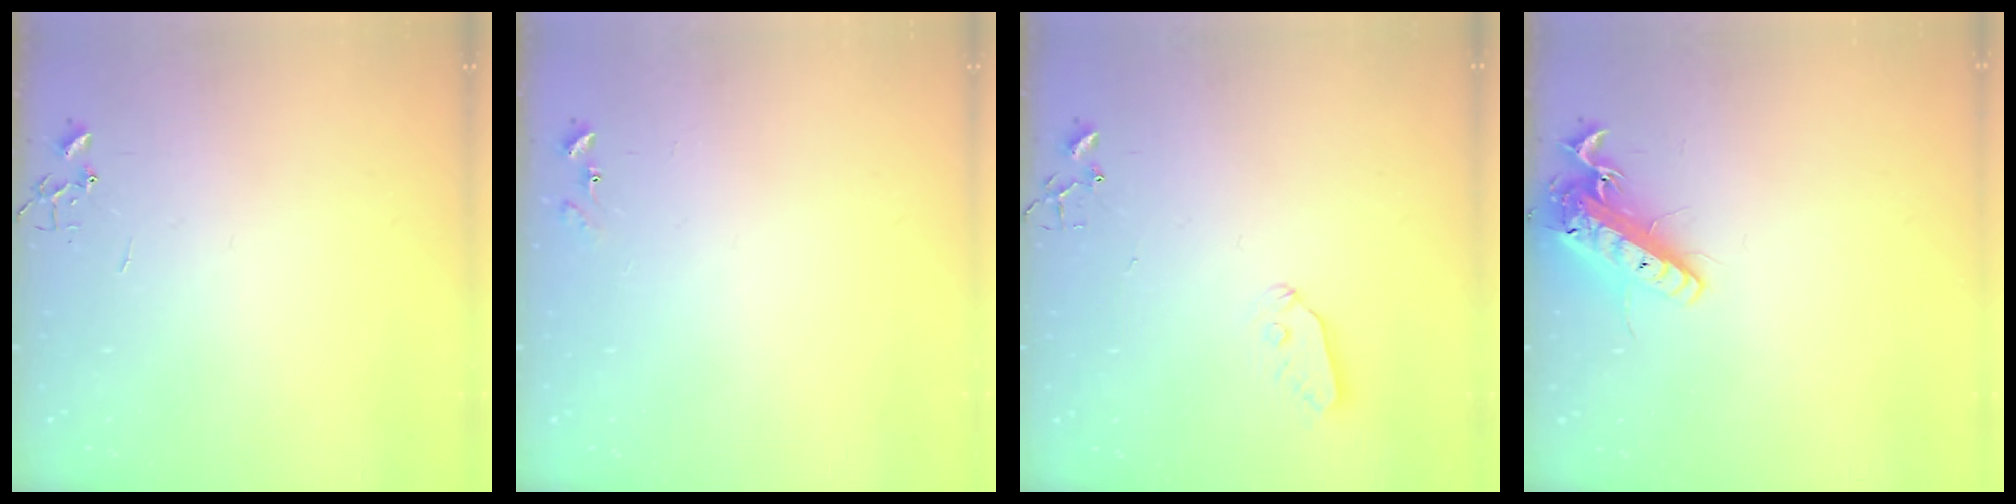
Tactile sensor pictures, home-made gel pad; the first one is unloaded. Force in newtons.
{"total": 6.9, "press": 6.8, "slide": 0.6}
{"total": 6.4, "press": 6.4, "slide": 0.3}
{"total": 15.0, "press": 14.7, "slide": 3.1}